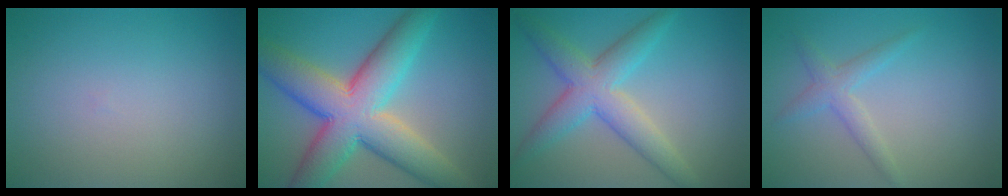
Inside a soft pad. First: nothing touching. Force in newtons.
{"total": 11.3, "press": 11.3, "slide": 0.3}
{"total": 5.5, "press": 5.5, "slide": 0.2}
{"total": 2.1, "press": 2.1, "slide": 0.1}